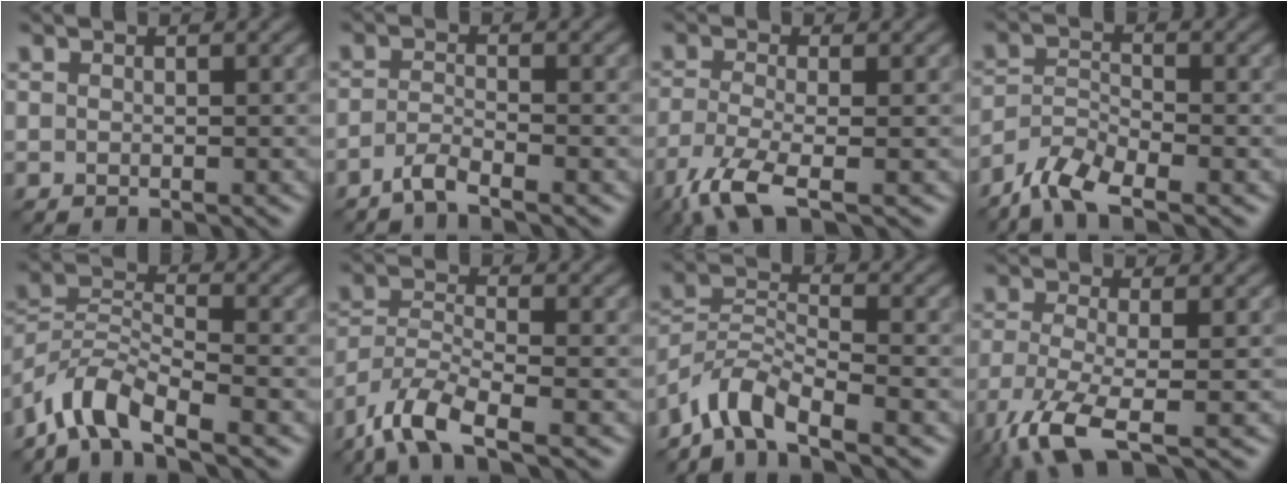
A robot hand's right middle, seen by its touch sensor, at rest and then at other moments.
{"total": 1.8, "force": [-1.5, 0.2, 1.1], "torque": [-0.023, 0.003, -0.040]}
{"total": 5.1, "force": [-3.1, 1.4, 3.8], "torque": [-0.085, -0.009, -0.072]}
{"total": 4.6, "force": [-3.7, 1.4, 2.3], "torque": [-0.047, -0.002, -0.080]}
{"total": 5.8, "force": [-4.4, 1.9, 3.1], "torque": [-0.058, 0.005, -0.096]}
{"total": 6.2, "force": [-4.5, 1.8, 3.9], "torque": [-0.078, -0.002, -0.096]}
{"total": 5.0, "force": [-3.9, 1.6, 2.6], "torque": [-0.046, 0.005, -0.086]}
{"total": 5.9, "force": [-3.4, 1.5, 4.6], "torque": [-0.106, -0.012, -0.077]}